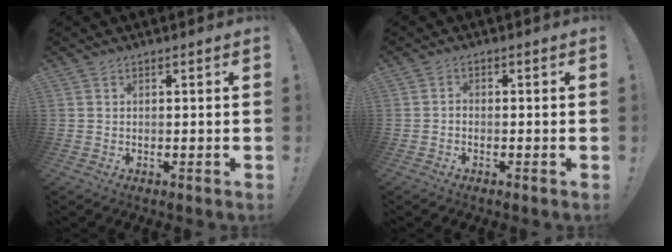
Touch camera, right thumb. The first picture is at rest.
{"total": 1.1, "force": [-1.0, 0.4, 0.4], "torque": [-0.005, 0.005, -0.018]}